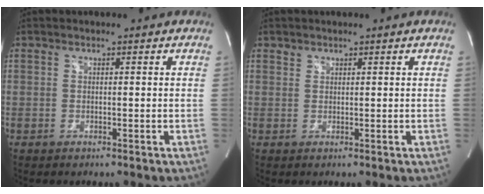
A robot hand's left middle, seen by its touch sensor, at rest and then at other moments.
{"total": 0.7, "force": [0.6, 0.4, -0.1], "torque": [0.007, 0.000, 0.007]}